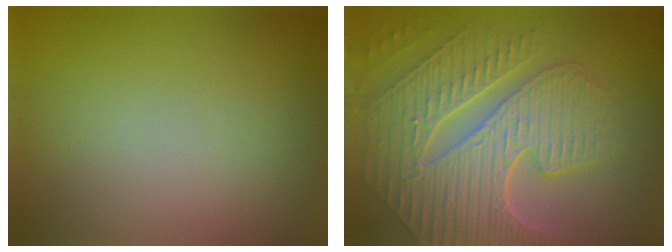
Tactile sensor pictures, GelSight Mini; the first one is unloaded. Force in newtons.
{"total": 9.8, "press": 6.5, "slide": 7.3}